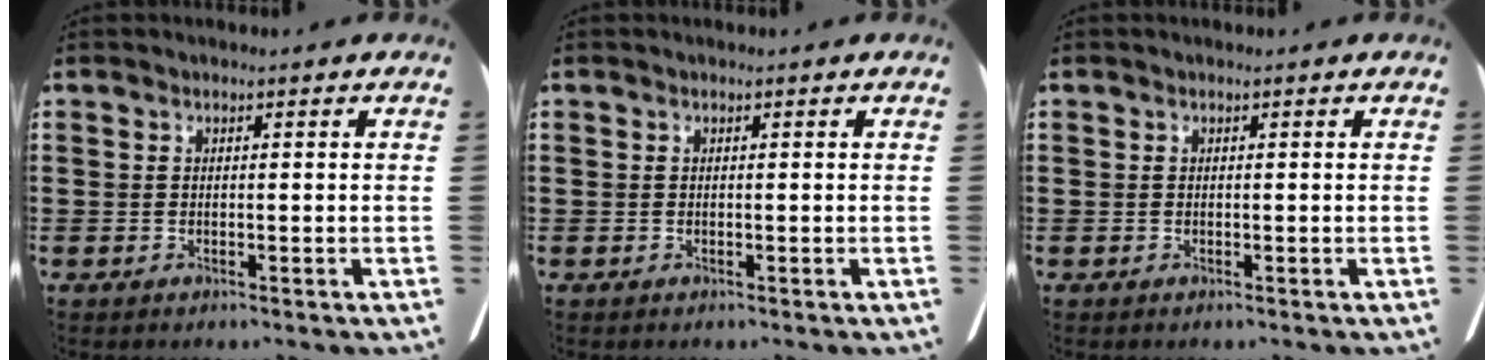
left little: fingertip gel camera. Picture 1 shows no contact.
{"total": 0.0}
{"total": 0.0}